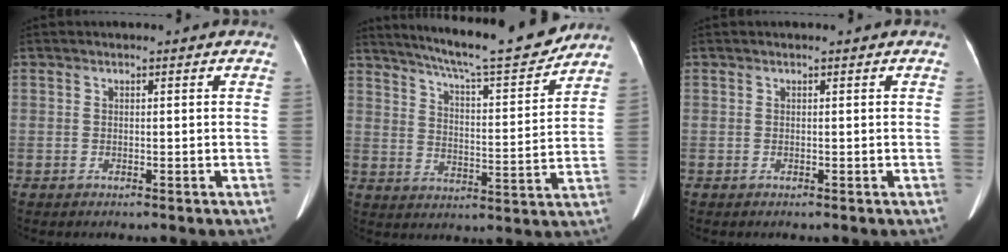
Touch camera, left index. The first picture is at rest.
{"total": 16.7, "force": [15.0, 0.4, 7.2], "torque": [-0.114, -0.014, 0.219]}
{"total": 0.0}